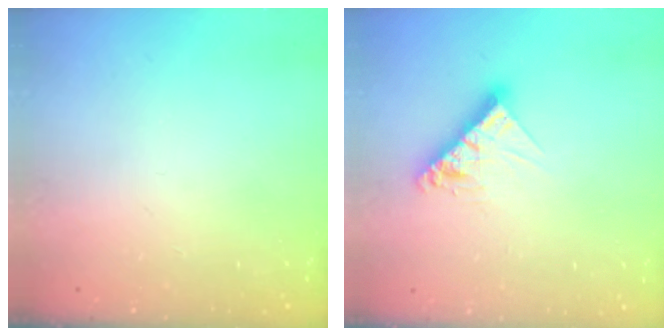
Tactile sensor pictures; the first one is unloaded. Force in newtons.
{"total": 9.7, "press": 9.7, "slide": 0.8}